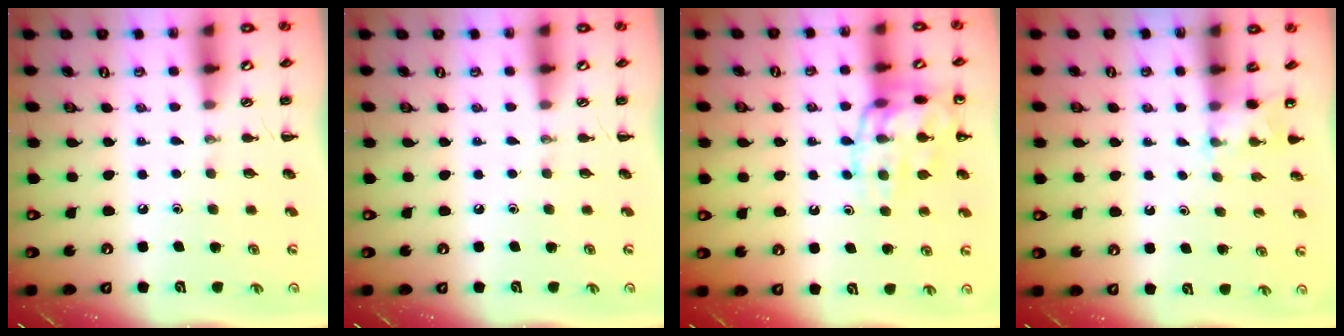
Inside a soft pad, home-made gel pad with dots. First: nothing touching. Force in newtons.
{"total": 0.0}
{"total": 15.2, "press": 15.1, "slide": 1.6}
{"total": 2.0, "press": 1.9, "slide": 0.6}